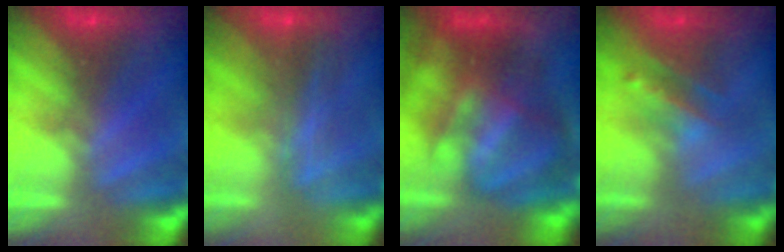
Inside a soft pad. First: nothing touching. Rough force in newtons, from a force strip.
{"total": 2.4}
{"total": 11.0}
{"total": 2.4}